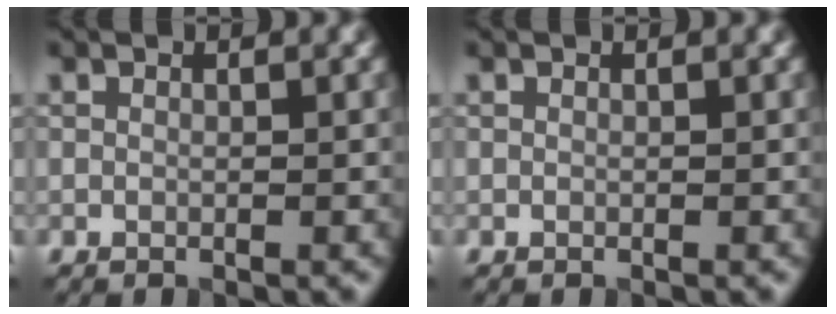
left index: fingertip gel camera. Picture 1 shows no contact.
{"total": 0.0}